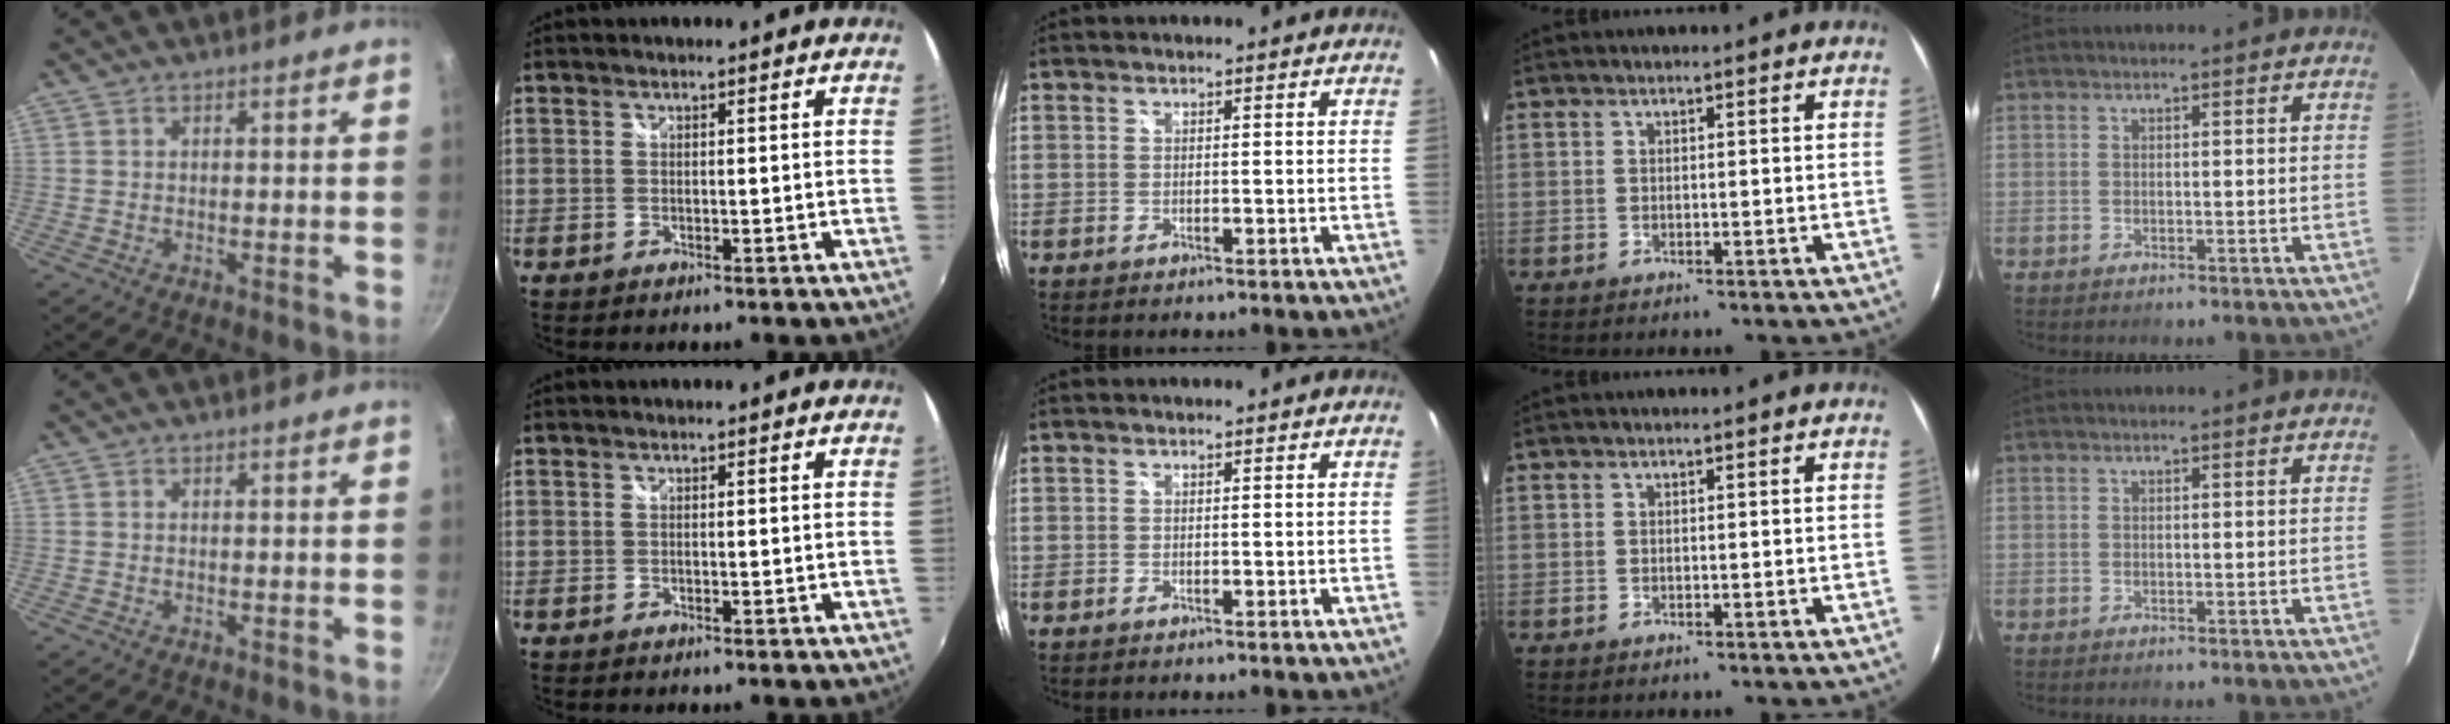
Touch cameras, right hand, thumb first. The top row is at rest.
{}